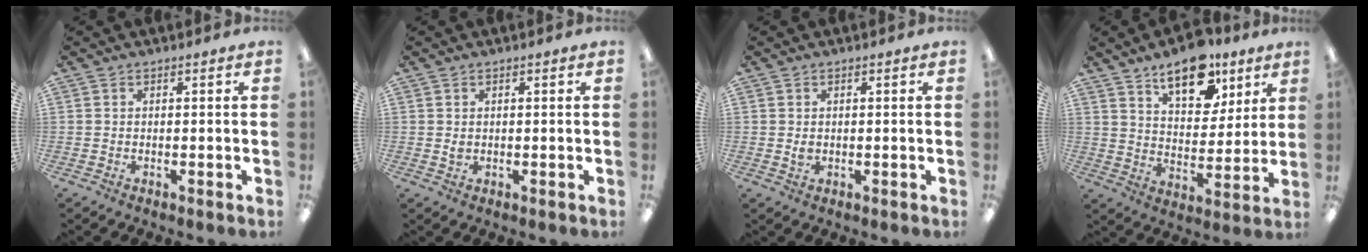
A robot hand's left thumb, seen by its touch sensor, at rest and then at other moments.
{"total": 1.2, "force": [0.3, 0.8, 0.8], "torque": [-0.009, 0.000, 0.004]}
{"total": 1.4, "force": [0.2, 1.0, 1.0], "torque": [-0.014, -0.001, 0.002]}
{"total": 14.5, "force": [10.0, 7.4, 7.5], "torque": [-0.093, -0.052, 0.174]}